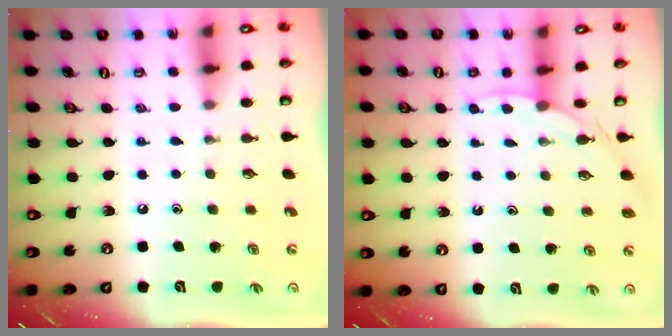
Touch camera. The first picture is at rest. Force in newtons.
{"total": 2.9, "press": 2.9, "slide": 0.4}